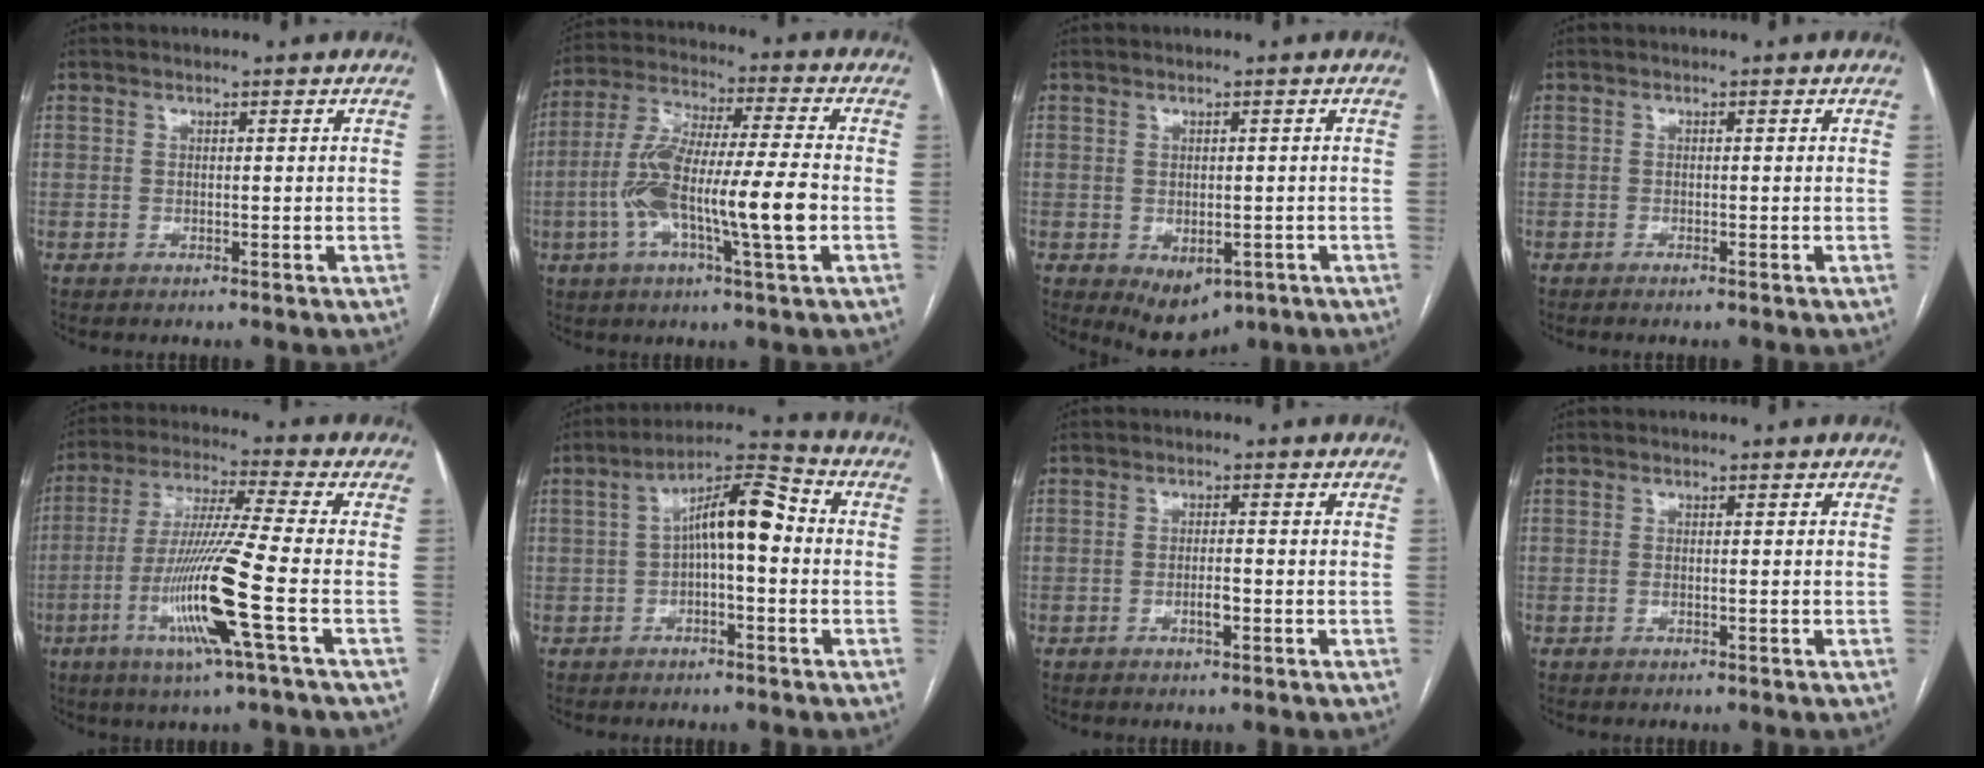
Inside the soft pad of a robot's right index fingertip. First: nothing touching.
{"total": 15.5, "force": [-3.3, 1.3, 15.1], "torque": [-0.291, 0.004, -0.063]}
{"total": 6.1, "force": [-2.7, 3.9, 3.9], "torque": [-0.051, -0.007, -0.026]}
{"total": 0.7, "force": [-0.5, -0.1, 0.5], "torque": [-0.009, 0.000, -0.010]}
{"total": 14.4, "force": [-4.6, -1.5, 13.6], "torque": [-0.273, -0.020, -0.094]}
{"total": 9.2, "force": [0.1, 2.4, 8.9], "torque": [-0.150, 0.038, -0.002]}
{"total": 2.2, "force": [-0.9, 0.5, 2.0], "torque": [-0.035, 0.000, -0.014]}
{"total": 0.8, "force": [-0.2, 0.2, 0.8], "torque": [-0.017, 0.001, -0.001]}